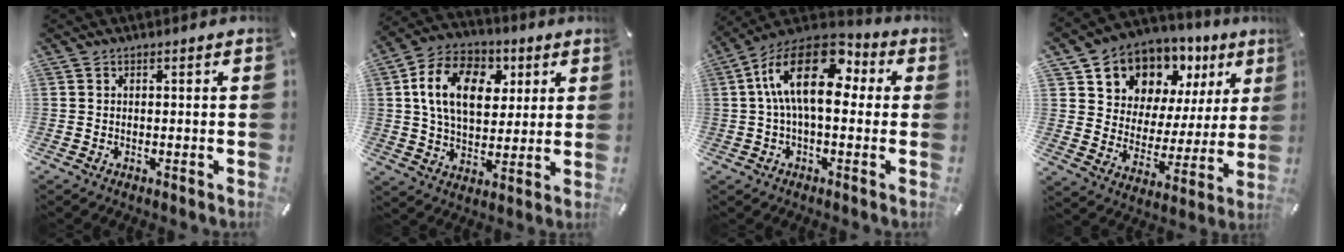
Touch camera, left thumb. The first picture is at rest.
{"total": 15.8, "force": [4.2, 11.2, 10.4], "torque": [-0.185, 0.009, 0.074]}
{"total": 17.1, "force": [3.5, 8.9, 14.2], "torque": [-0.272, -0.017, 0.057]}
{"total": 10.3, "force": [8.1, 6.4, 0.3], "torque": [-0.020, -0.093, 0.147]}